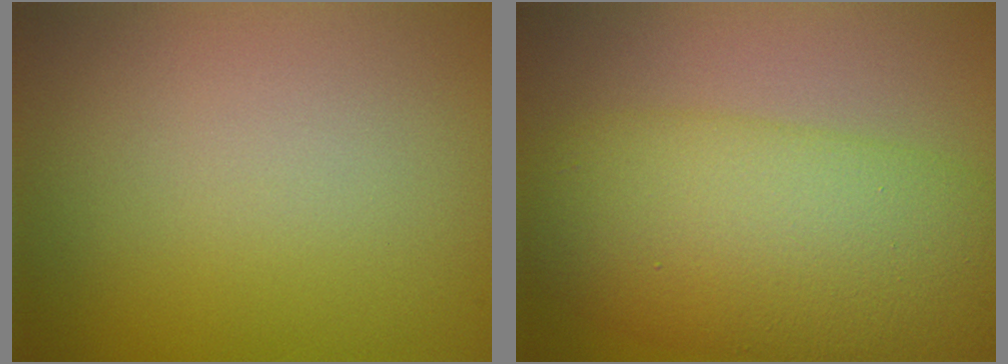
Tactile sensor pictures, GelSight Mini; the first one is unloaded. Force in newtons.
{"total": 10.0, "press": 10.0, "slide": 0.3}